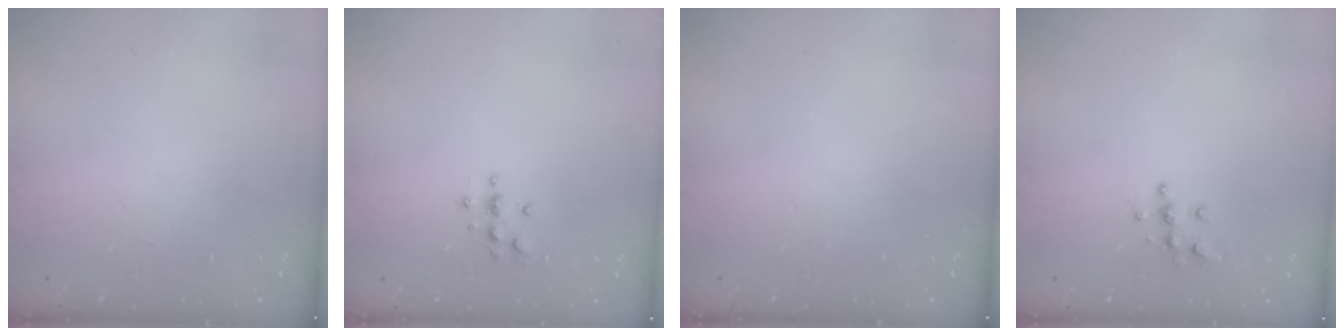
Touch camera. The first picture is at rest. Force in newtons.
{"total": 4.0, "press": 3.9, "slide": 0.5}
{"total": 0.0}
{"total": 5.9, "press": 5.9, "slide": 0.2}